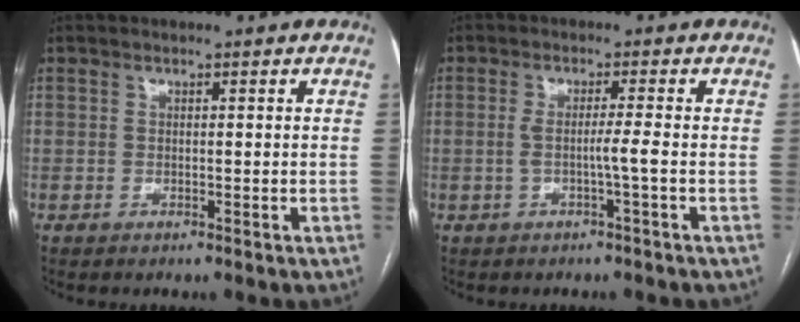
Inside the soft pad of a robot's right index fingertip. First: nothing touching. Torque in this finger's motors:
{"motor_torque": [0.63, -0.01, 0.22, 0.07]}